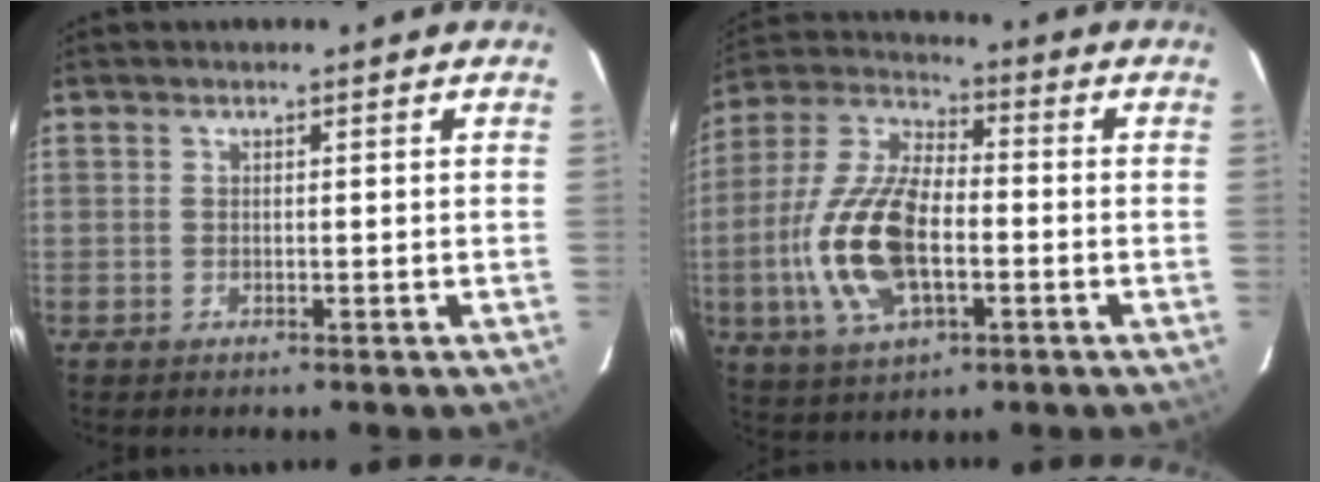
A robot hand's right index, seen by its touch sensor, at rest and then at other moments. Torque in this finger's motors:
{"motor_torque": [2.14, 0.00, 0.61, 0.16]}